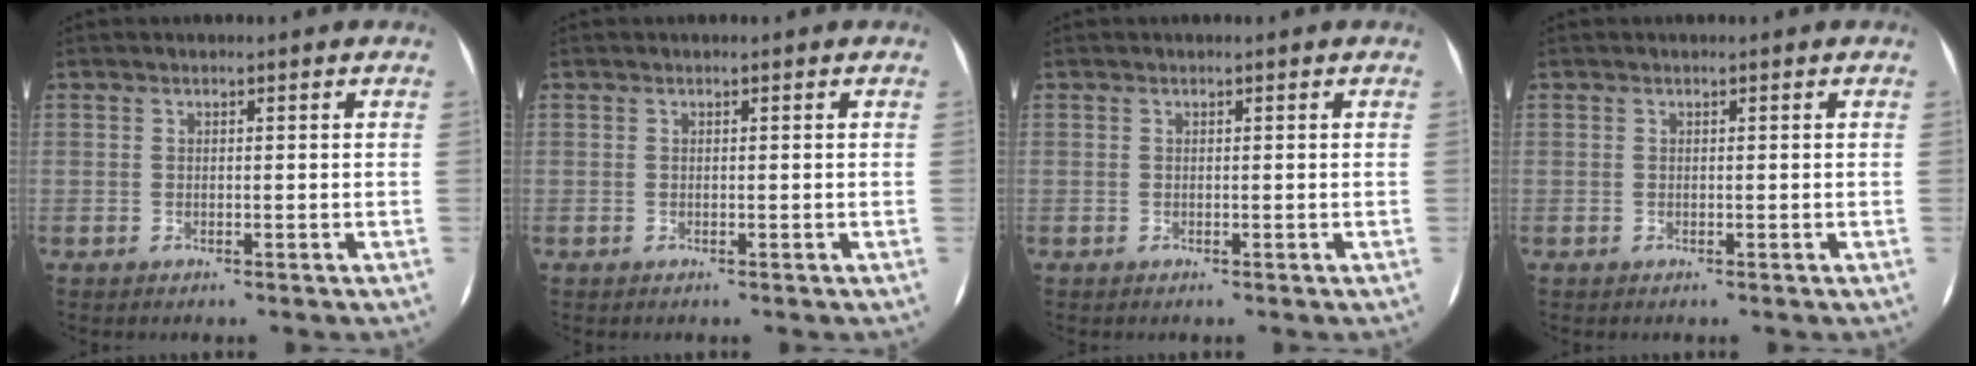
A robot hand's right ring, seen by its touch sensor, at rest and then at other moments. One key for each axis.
{"total": 0.0}
{"total": 0.0}
{"total": 0.0}